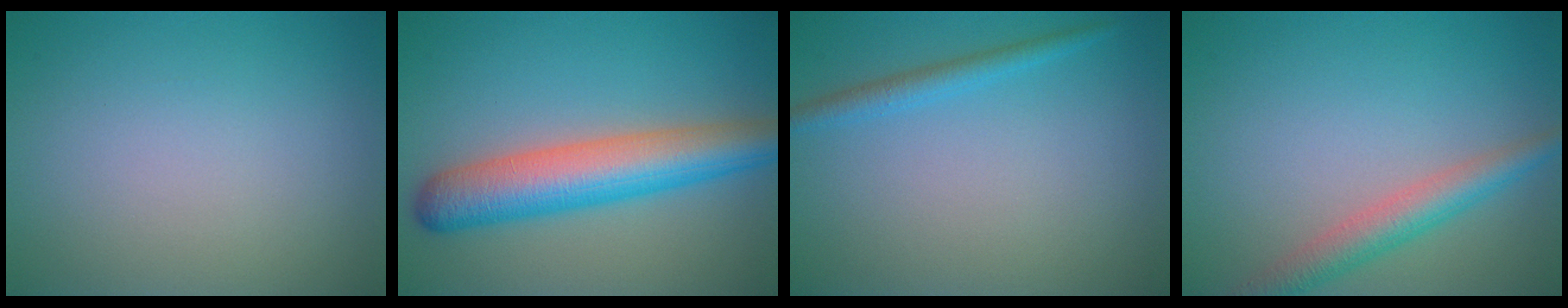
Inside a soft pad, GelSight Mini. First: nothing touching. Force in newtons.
{"total": 7.6, "press": 7.5, "slide": 0.3}
{"total": 1.8, "press": 1.8, "slide": 0.2}
{"total": 3.6, "press": 3.6, "slide": 0.1}